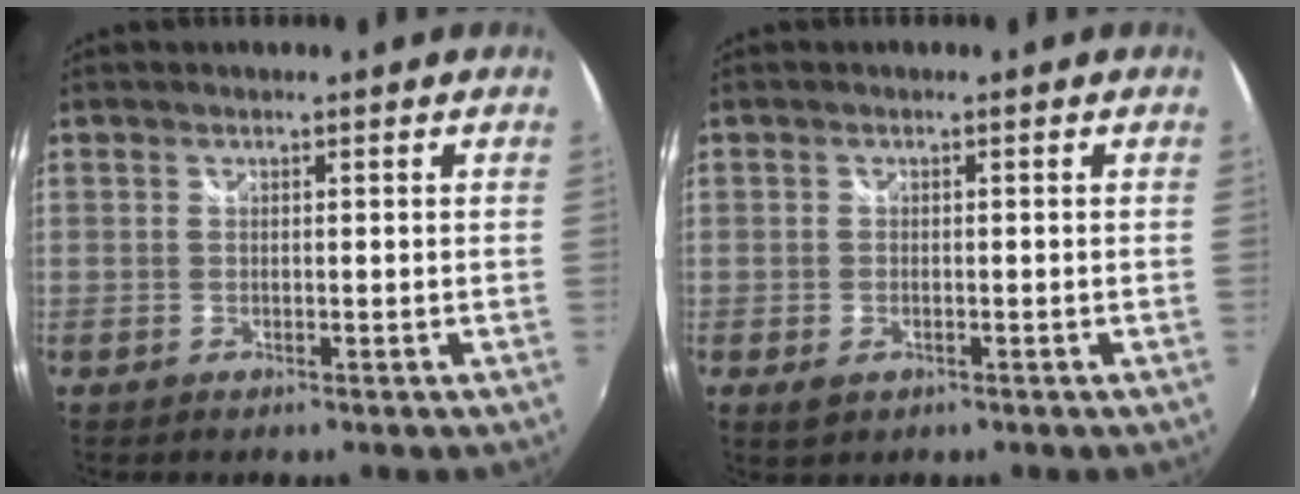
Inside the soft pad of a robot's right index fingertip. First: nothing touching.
{"total": 2.4, "force": [-1.0, 1.6, 1.5], "torque": [-0.028, -0.004, -0.013]}